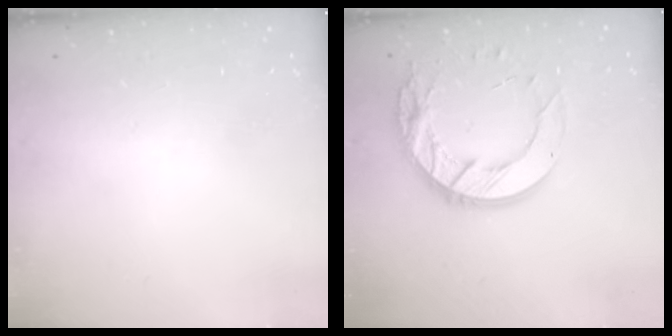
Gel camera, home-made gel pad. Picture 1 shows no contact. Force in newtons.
{"total": 16.8, "press": 16.8, "slide": 1.2}